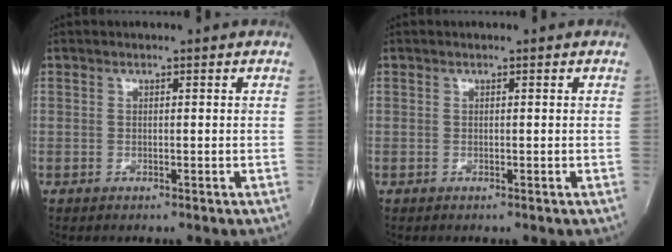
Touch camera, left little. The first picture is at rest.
{"total": 0.0}